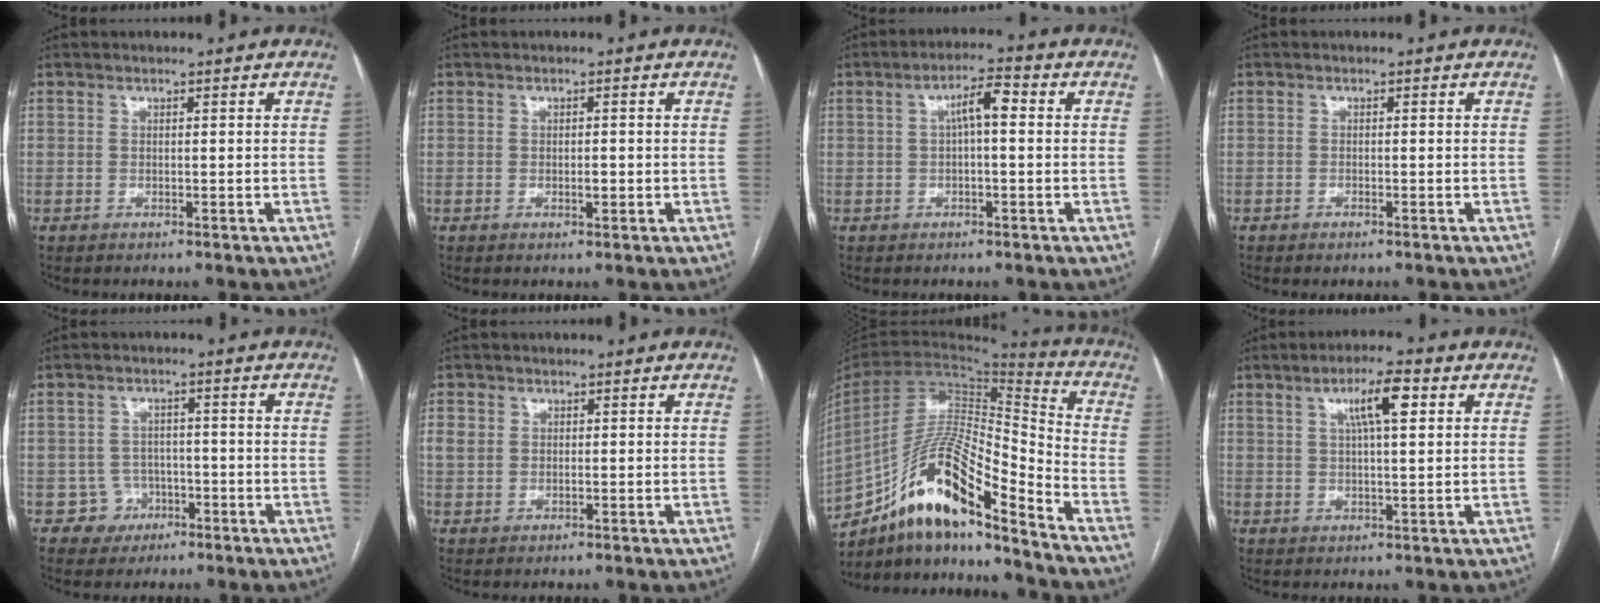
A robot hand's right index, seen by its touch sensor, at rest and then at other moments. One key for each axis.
{"total": 1.4, "fx": -0.3, "fy": 0.6, "fz": 1.2, "tx": -0.020, "ty": 0.000, "tz": -0.003}
{"total": 4.5, "fx": 0.6, "fy": 1.1, "fz": 4.4, "tx": -0.074, "ty": 0.018, "tz": 0.007}
{"total": 0.8, "fx": -0.6, "fy": 0.2, "fz": 0.5, "tx": -0.011, "ty": -0.002, "tz": -0.006}
{"total": 4.2, "fx": -1.7, "fy": 3.8, "fz": -0.3, "tx": 0.017, "ty": 0.018, "tz": -0.022}
{"total": 2.5, "fx": 0.5, "fy": 2.2, "fz": 1.1, "tx": -0.025, "ty": 0.014, "tz": 0.014}
{"total": 18.5, "fx": -13.1, "fy": 2.7, "fz": 12.8, "tx": -0.251, "ty": 0.013, "tz": -0.234}
{"total": 6.7, "fx": 2.5, "fy": 1.1, "fz": 6.1, "tx": -0.108, "ty": 0.013, "tz": 0.041}